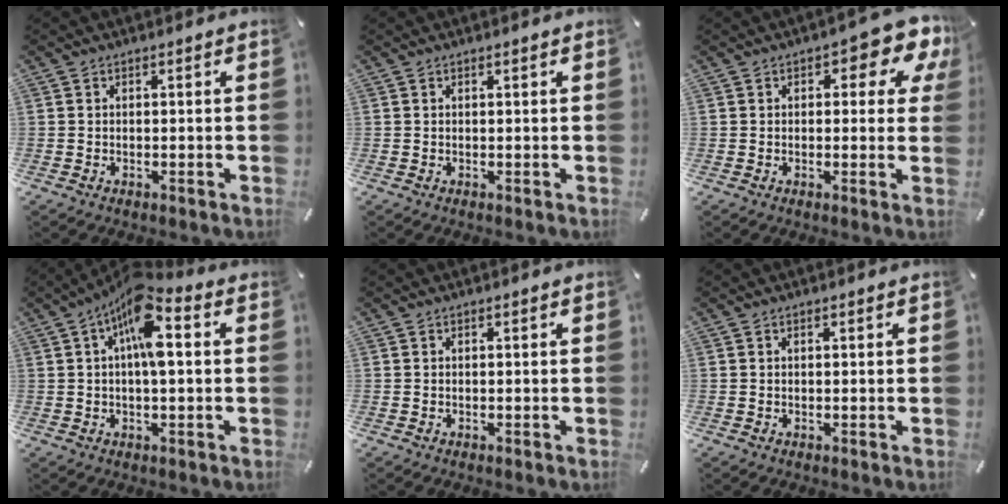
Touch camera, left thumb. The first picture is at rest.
{"total": 0.0}
{"total": 8.1, "force": [3.9, 3.7, 6.1], "torque": [-0.077, -0.018, 0.061]}
{"total": 11.0, "force": [3.1, 4.3, 9.7], "torque": [-0.156, -0.009, 0.053]}
{"total": 0.0}
{"total": 0.0}